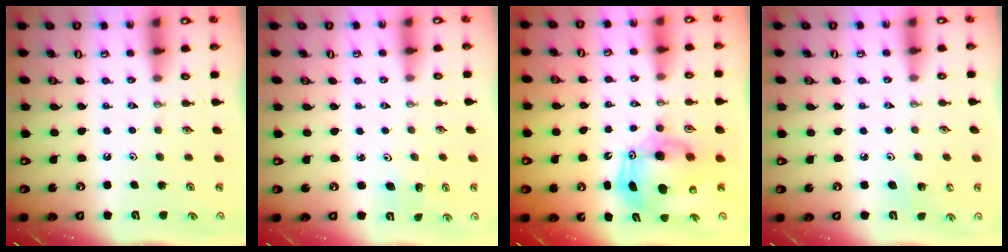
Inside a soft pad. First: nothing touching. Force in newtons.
{"total": 2.8, "press": 2.8, "slide": 0.3}
{"total": 12.8, "press": 12.6, "slide": 2.3}
{"total": 3.7, "press": 3.7, "slide": 0.4}